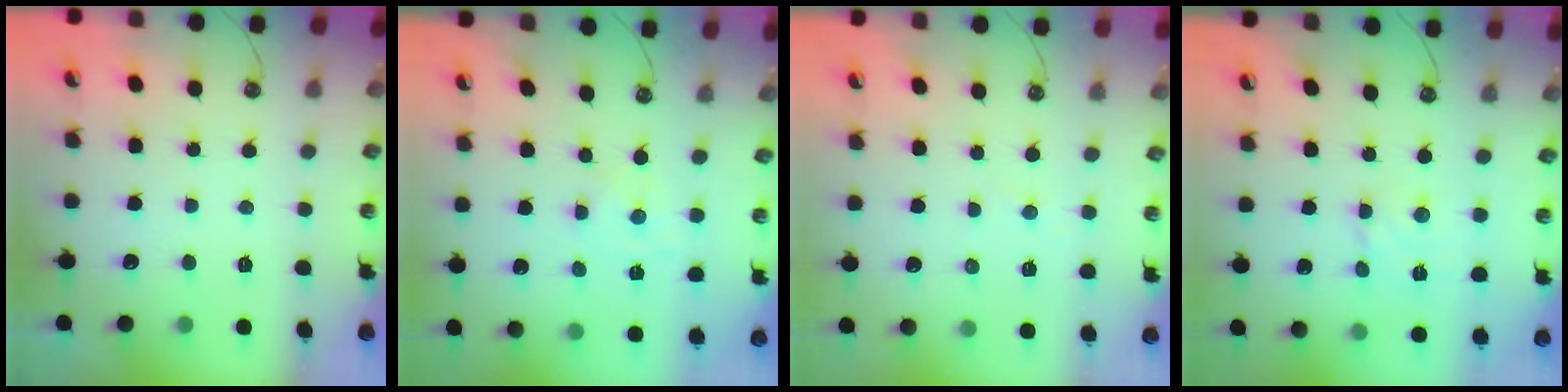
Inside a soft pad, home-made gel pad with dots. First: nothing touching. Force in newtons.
{"total": 0.7, "press": 0.7, "slide": 0.2}
{"total": 2.9, "press": 2.9, "slide": 0.3}
{"total": 3.7, "press": 3.7, "slide": 0.4}